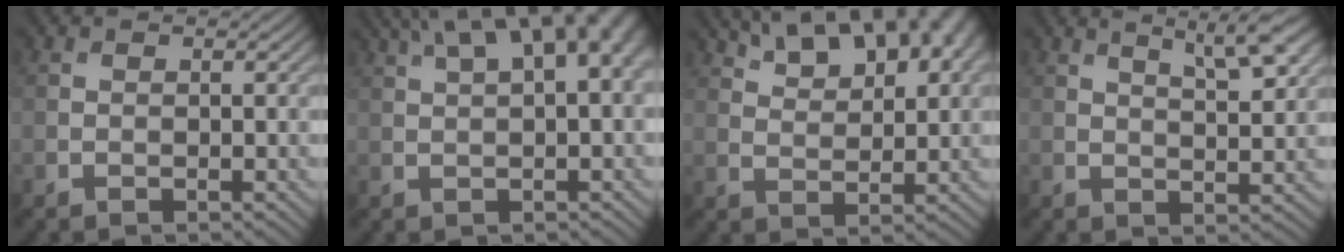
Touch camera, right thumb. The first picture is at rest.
{"total": 10.7, "force": [4.2, 3.8, 9.1], "torque": [-0.139, 0.031, 0.064]}
{"total": 13.2, "force": [8.6, 5.3, 8.5], "torque": [-0.152, 0.024, 0.126]}
{"total": 6.0, "force": [3.5, 1.4, 4.8], "torque": [-0.058, 0.010, 0.055]}